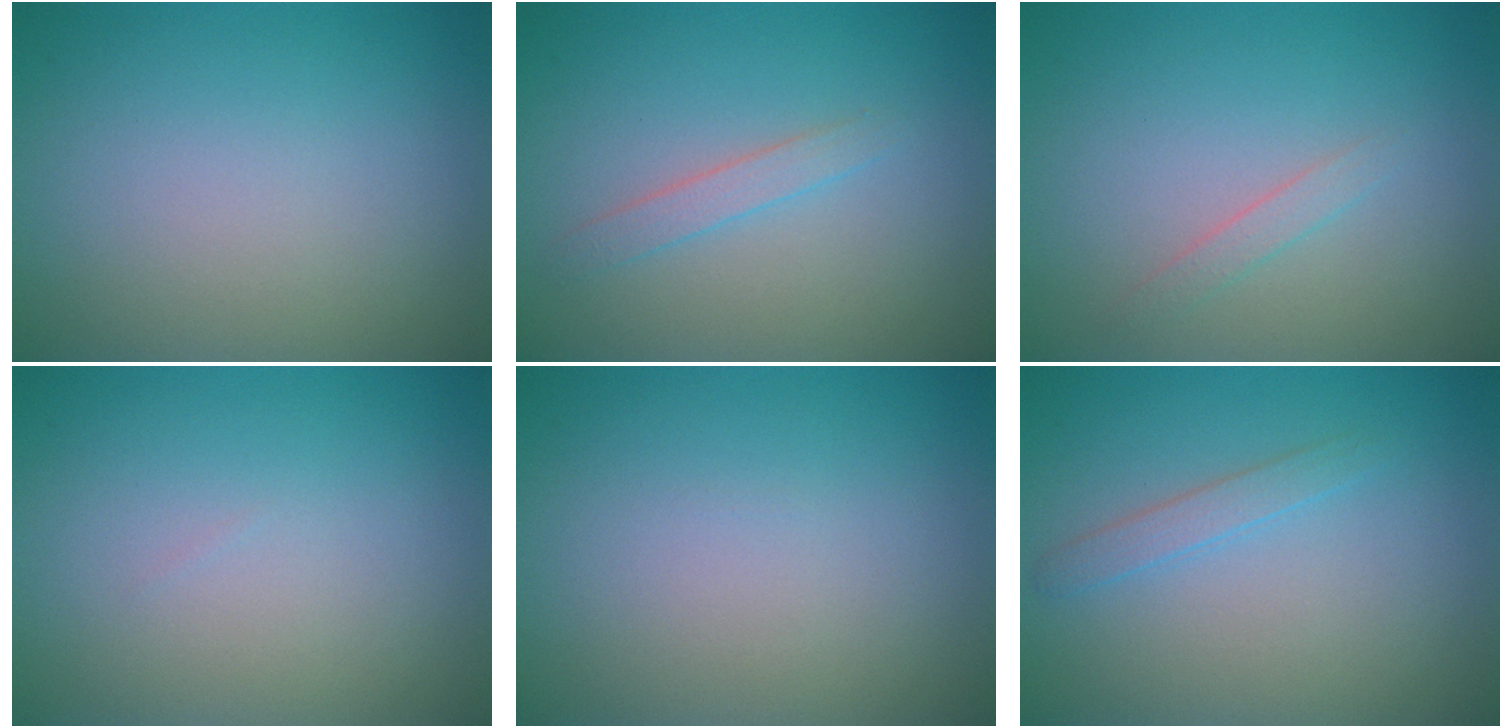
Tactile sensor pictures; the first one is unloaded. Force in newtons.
{"total": 1.3, "press": 1.3, "slide": 0.0}
{"total": 0.9, "press": 0.9, "slide": 0.1}
{"total": 0.0}
{"total": 0.0}
{"total": 1.3, "press": 1.3, "slide": 0.1}